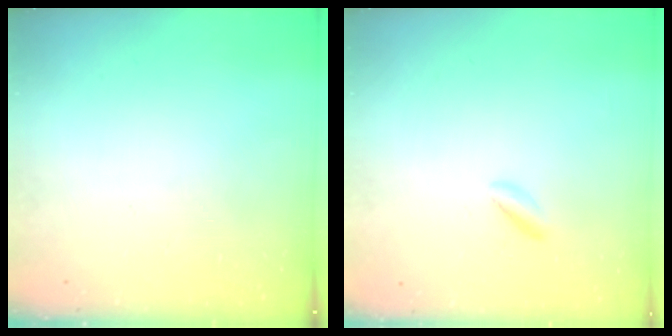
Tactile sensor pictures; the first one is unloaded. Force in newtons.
{"total": 0.9, "press": 0.7, "slide": 0.6}